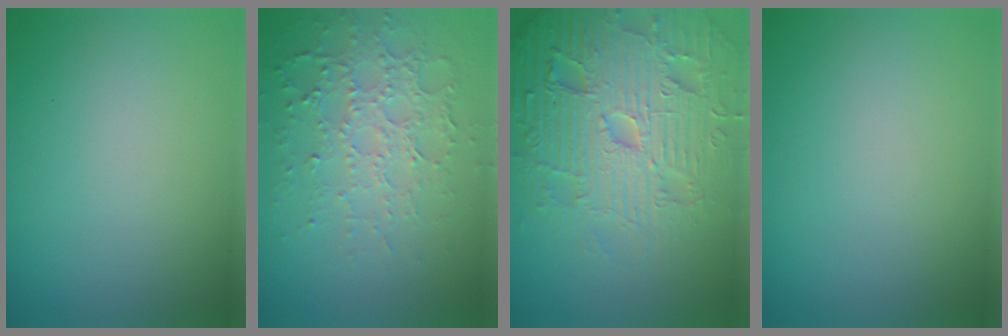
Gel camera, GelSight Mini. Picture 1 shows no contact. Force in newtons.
{"total": 4.9, "press": 3.5, "slide": 3.4}
{"total": 7.9, "press": 7.7, "slide": 1.8}
{"total": 0.0}